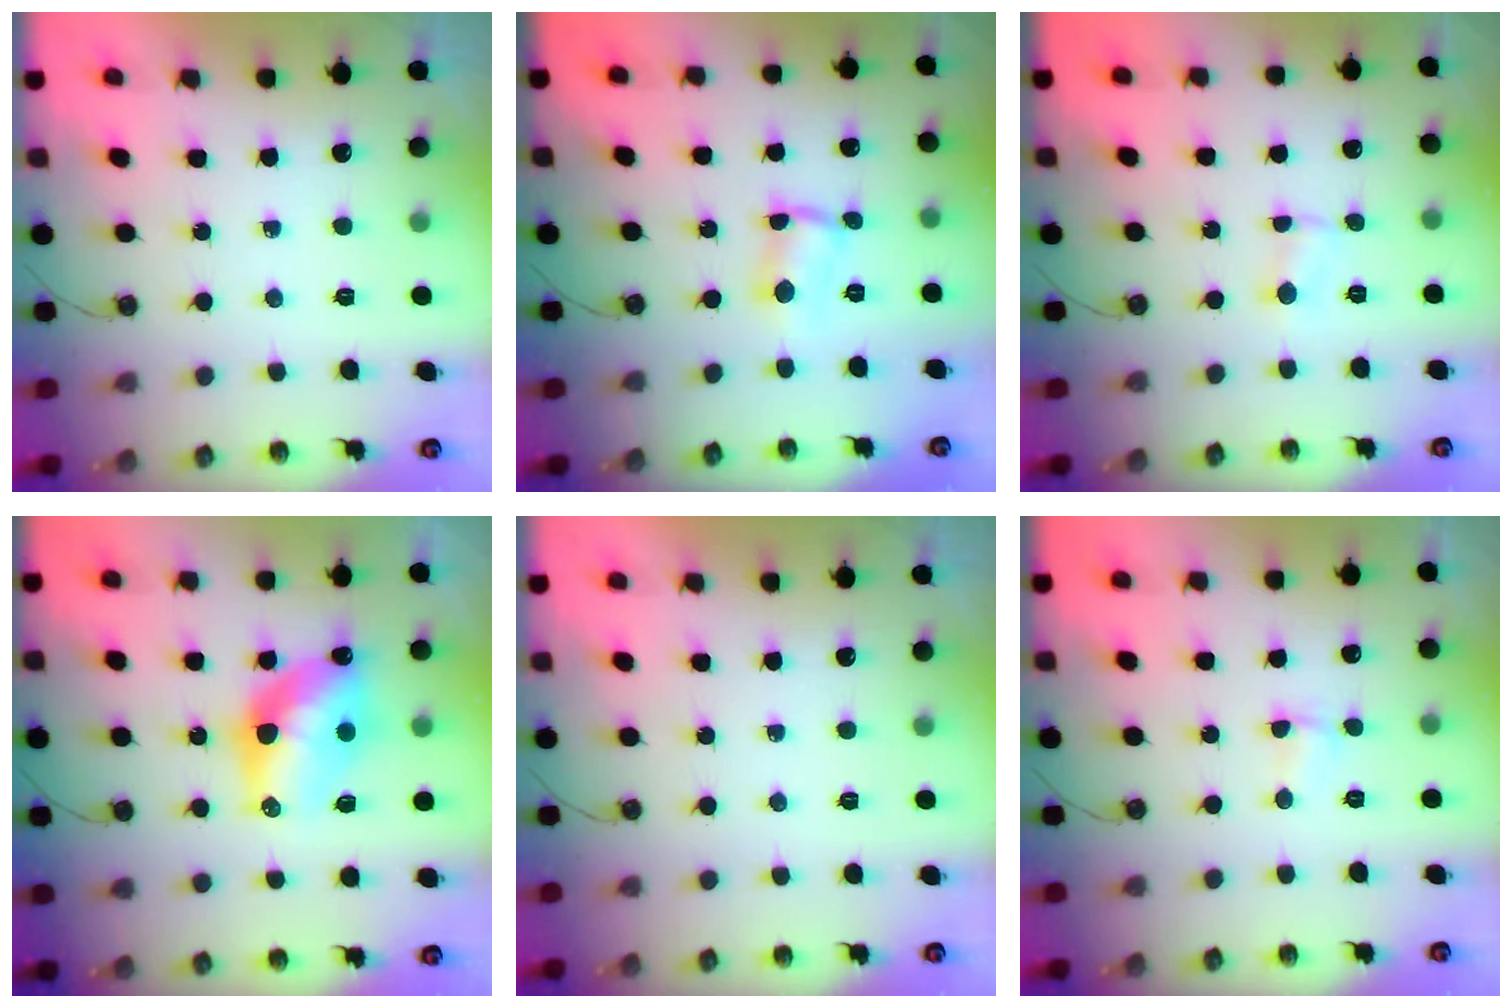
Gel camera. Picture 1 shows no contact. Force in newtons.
{"total": 1.8, "press": 1.6, "slide": 0.7}
{"total": 1.6, "press": 1.5, "slide": 0.4}
{"total": 13.2, "press": 13.1, "slide": 1.0}
{"total": 0.0}
{"total": 2.2, "press": 2.2, "slide": 0.5}